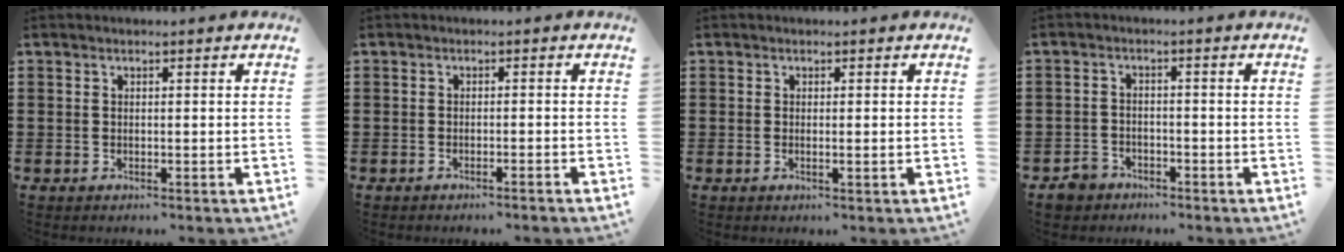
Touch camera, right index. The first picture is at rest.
{"total": 1.1, "force": [-1.0, -0.3, 0.5], "torque": [-0.009, 0.000, -0.020]}
{"total": 0.7, "force": [0.0, 0.0, 0.7], "torque": [-0.012, -0.004, 0.000]}
{"total": 2.8, "force": [-2.5, 1.3, 0.3], "torque": [-0.020, 0.003, -0.054]}